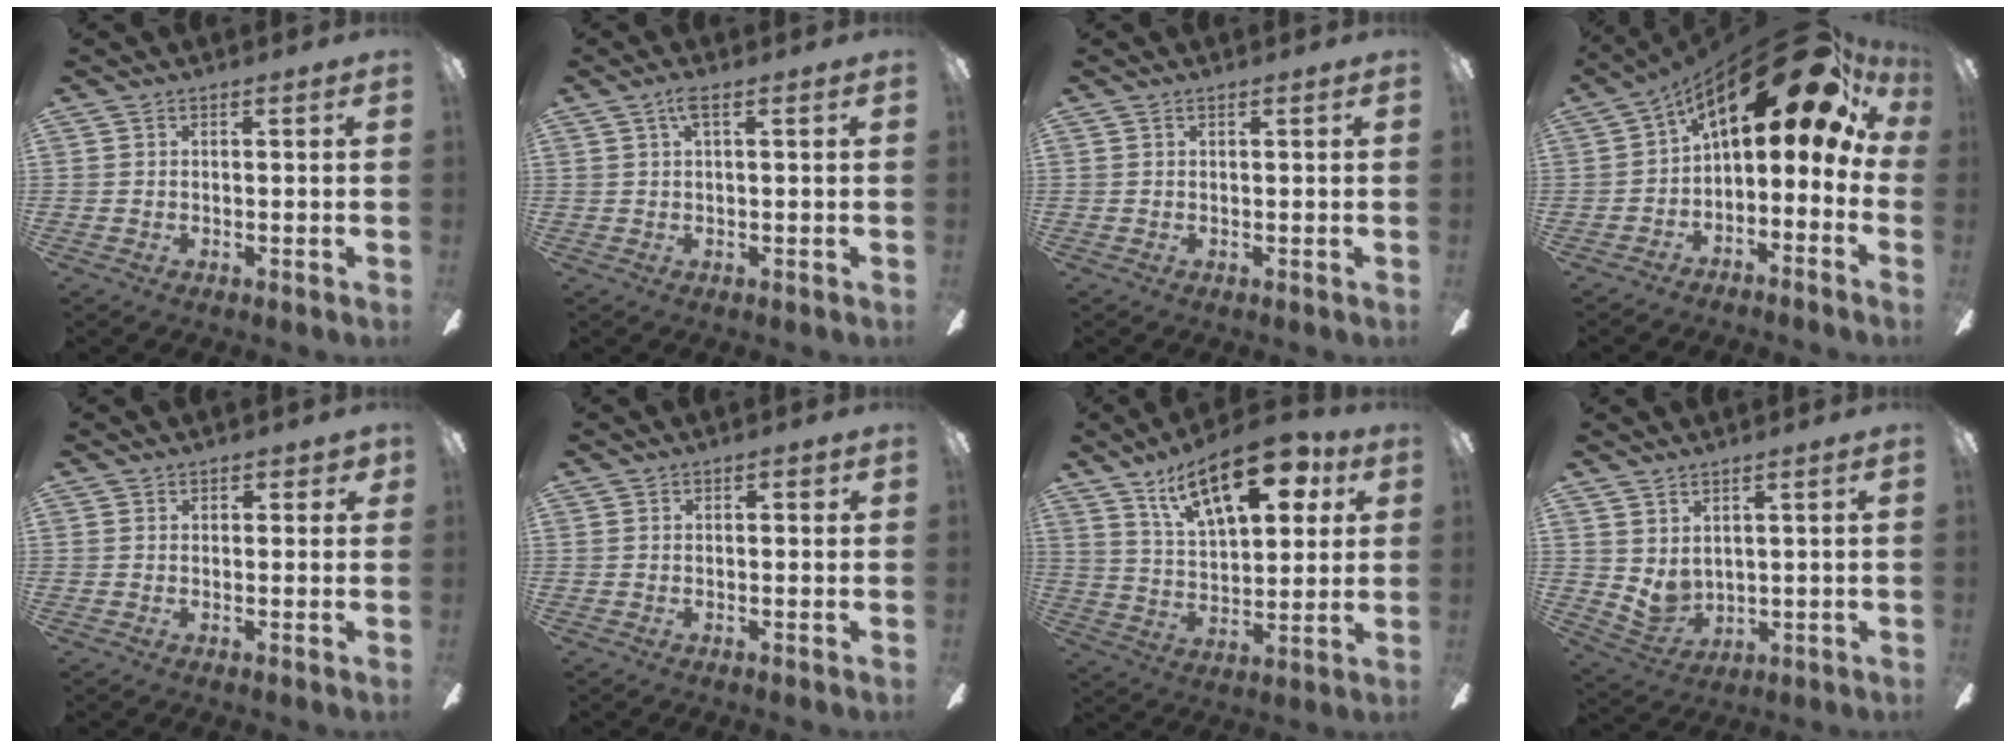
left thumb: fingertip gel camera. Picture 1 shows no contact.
{"total": 3.1, "force": [1.2, 0.6, 2.8], "torque": [-0.061, 0.007, 0.019]}
{"total": 0.6, "force": [0.3, 0.1, 0.5], "torque": [-0.013, 0.002, 0.006]}
{"total": 24.0, "force": [11.5, 9.4, 18.9], "torque": [-0.262, -0.070, 0.194]}
{"total": 1.8, "force": [1.1, 1.1, 1.0], "torque": [-0.012, 0.002, 0.017]}
{"total": 1.5, "force": [0.5, 0.7, 1.3], "torque": [-0.021, 0.002, 0.006]}
{"total": 21.0, "force": [11.5, 9.6, 14.7], "torque": [-0.223, -0.040, 0.188]}
{"total": 5.0, "force": [2.9, 3.5, 2.0], "torque": [-0.056, -0.021, 0.057]}